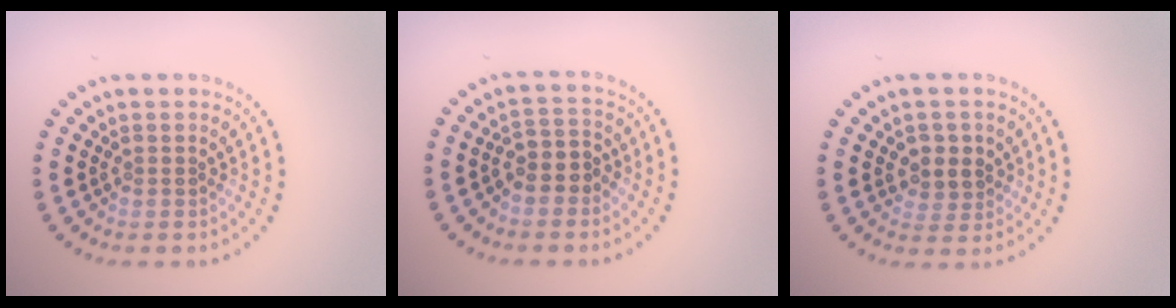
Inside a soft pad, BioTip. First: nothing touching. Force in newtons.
{"total": 2.5, "press": 2.3, "slide": 1.0}
{"total": 2.6, "press": 2.4, "slide": 1.1}